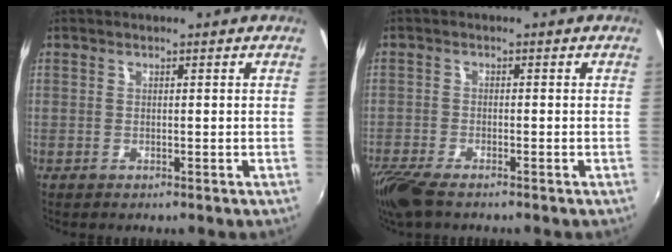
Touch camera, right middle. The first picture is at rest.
{"total": 6.4, "force": [-5.0, 1.5, 3.7], "torque": [-0.100, -0.028, -0.096]}